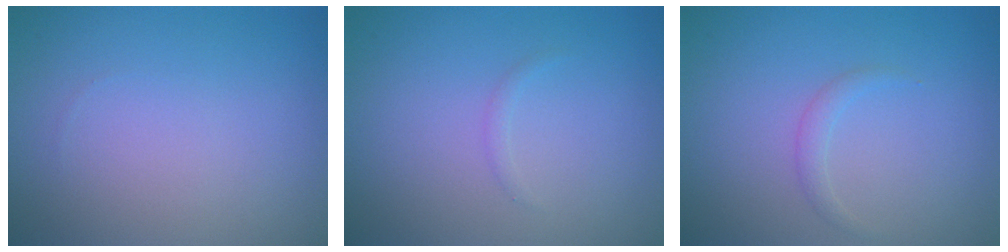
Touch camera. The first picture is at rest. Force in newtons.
{"total": 0.5, "press": 0.5, "slide": 0.0}
{"total": 1.0, "press": 1.0, "slide": 0.2}